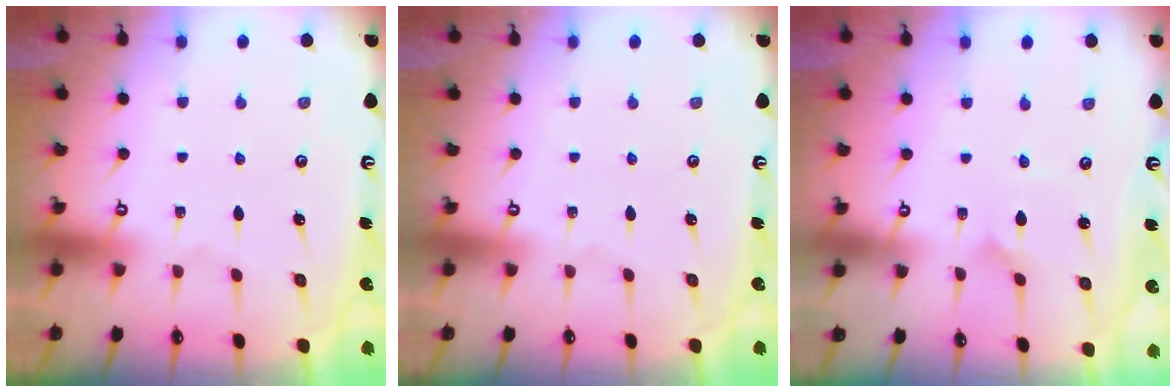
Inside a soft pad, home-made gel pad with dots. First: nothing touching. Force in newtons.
{"total": 0.0}
{"total": 2.2, "press": 2.2, "slide": 0.2}